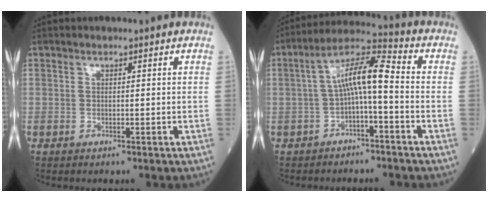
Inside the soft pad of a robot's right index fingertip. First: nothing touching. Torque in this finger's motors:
{"motor_torque": [0.99, -0.09, 0.61, 0.15]}